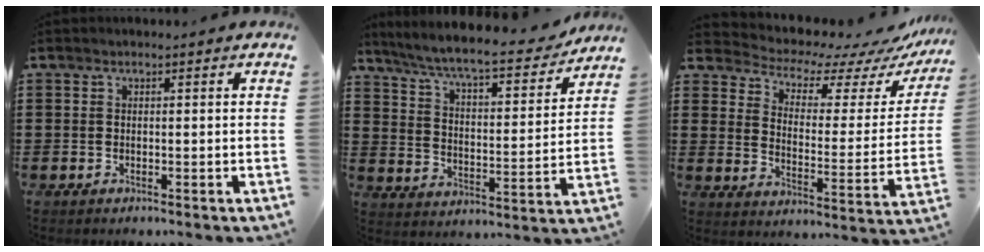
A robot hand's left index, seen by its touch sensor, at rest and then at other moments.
{"total": 8.2, "force": [7.4, 0.2, 3.7], "torque": [-0.102, -0.046, 0.122]}
{"total": 5.3, "force": [4.9, 1.4, 1.3], "torque": [-0.048, -0.044, 0.078]}